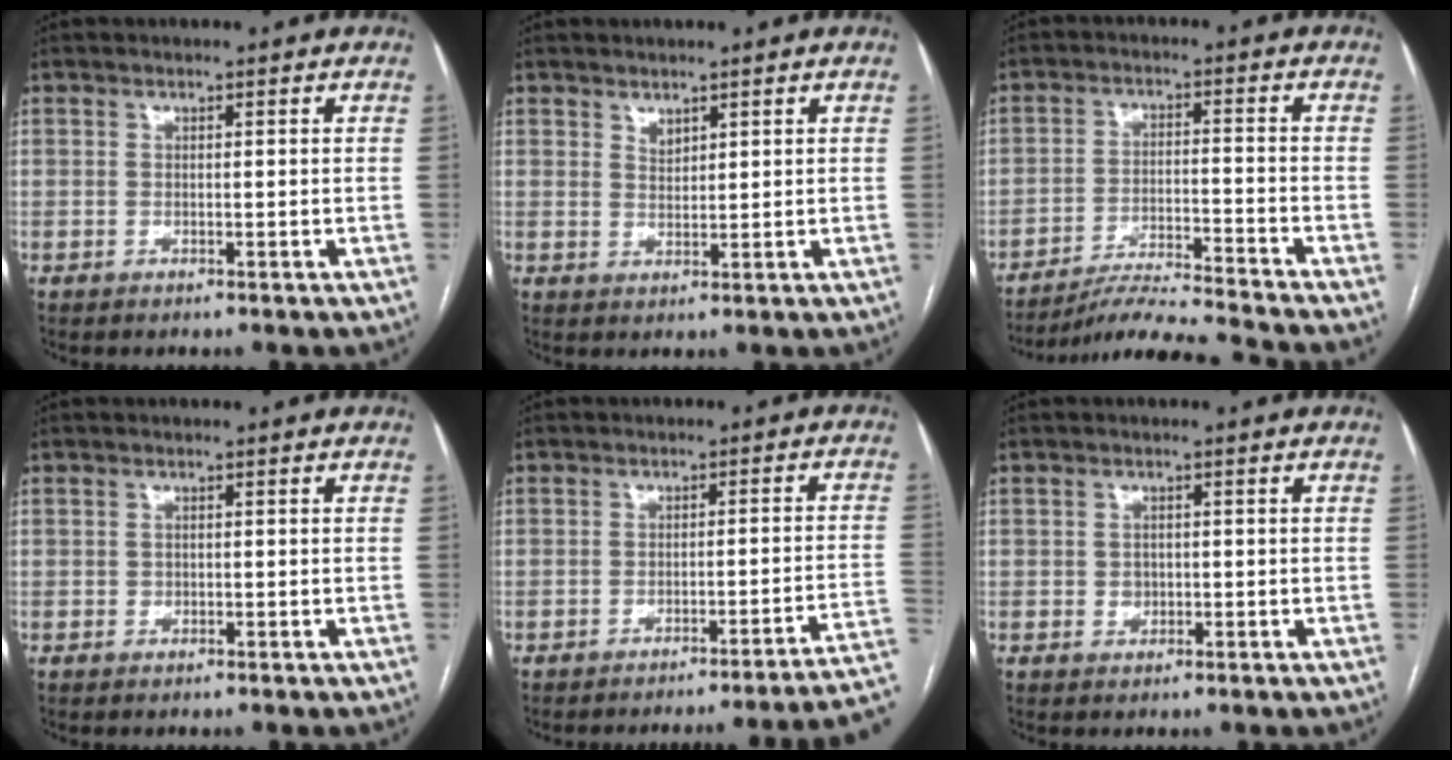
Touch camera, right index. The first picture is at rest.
{"total": 1.8, "force": [1.4, 0.8, 0.7], "torque": [-0.012, -0.003, 0.030]}
{"total": 11.1, "force": [-10.5, -2.8, 2.7], "torque": [-0.032, -0.013, -0.182]}
{"total": 0.6, "force": [0.0, 0.5, 0.1], "torque": [-0.001, 0.002, 0.000]}
{"total": 10.6, "force": [-8.1, -1.3, 6.6], "torque": [-0.043, 0.016, -0.091]}
{"total": 1.7, "force": [-0.2, 1.5, 0.7], "torque": [-0.013, 0.002, 0.002]}